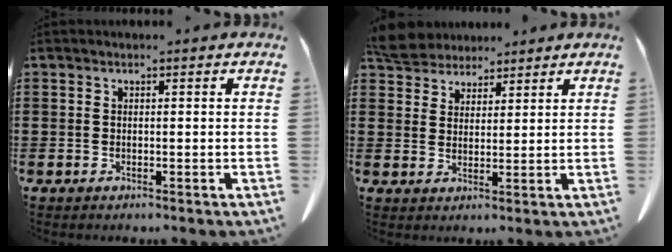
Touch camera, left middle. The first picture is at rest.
{"total": 5.5, "force": [5.1, 1.9, 1.0], "torque": [-0.043, -0.008, 0.096]}